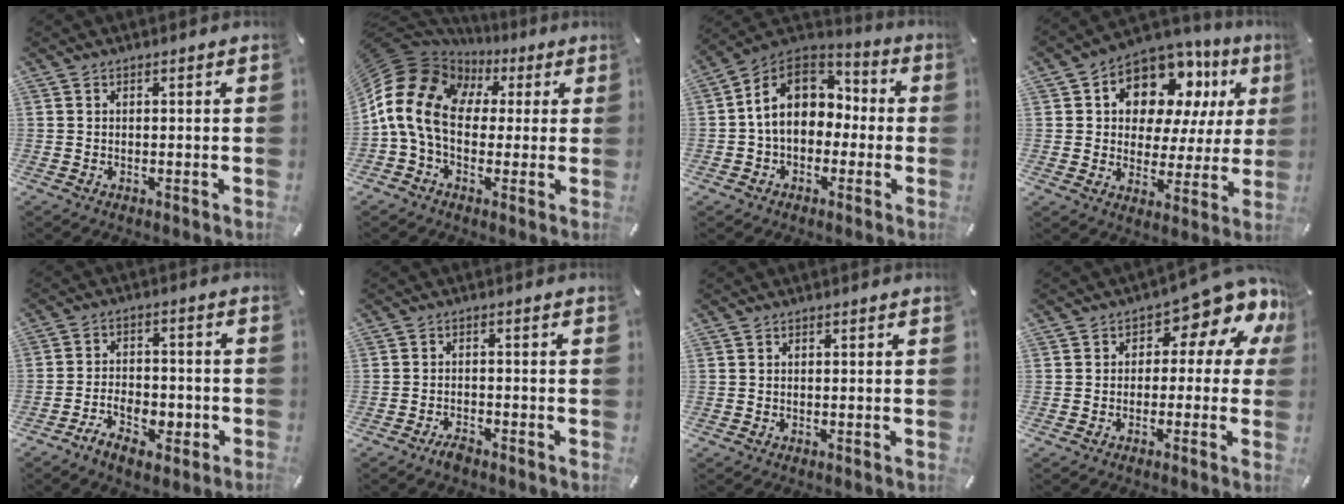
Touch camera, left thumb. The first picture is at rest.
{"total": 15.2, "force": [-0.4, 11.9, 9.5], "torque": [-0.227, 0.012, -0.013]}
{"total": 12.6, "force": [0.4, 10.1, 7.6], "torque": [-0.149, 0.012, 0.009]}
{"total": 13.3, "force": [7.7, 8.9, 6.4], "torque": [-0.102, -0.054, 0.138]}
{"total": 7.9, "force": [-4.6, 4.4, 4.7], "torque": [-0.086, 0.024, -0.083]}
{"total": 2.9, "force": [-2.5, 0.8, 1.1], "torque": [-0.017, 0.016, -0.049]}
{"total": 0.0}
{"total": 9.5, "force": [4.6, 4.5, 7.0], "torque": [-0.086, -0.047, 0.076]}